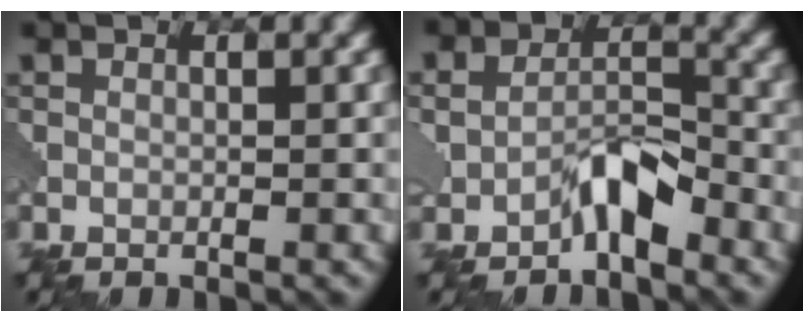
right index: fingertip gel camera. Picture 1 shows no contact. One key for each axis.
{"total": 3.3, "fx": -1.9, "fy": 2.0, "fz": 1.9, "tx": -0.025, "ty": 0.014, "tz": -0.036}